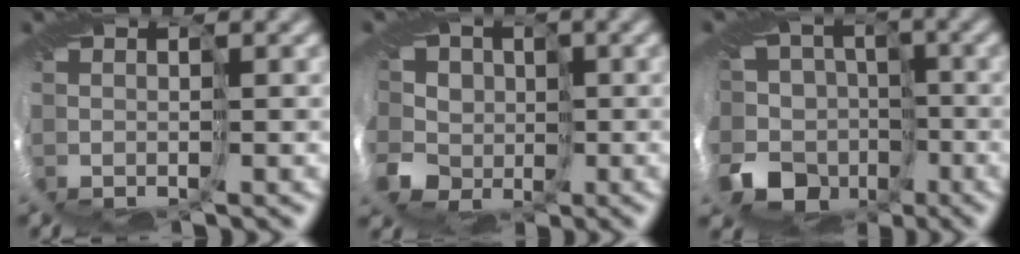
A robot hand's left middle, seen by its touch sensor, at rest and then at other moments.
{"total": 8.1, "force": [0.0, 7.5, 3.0], "torque": [-0.091, 0.019, -0.048]}
{"total": 9.0, "force": [-3.7, 7.4, 3.4], "torque": [-0.068, 0.012, -0.082]}